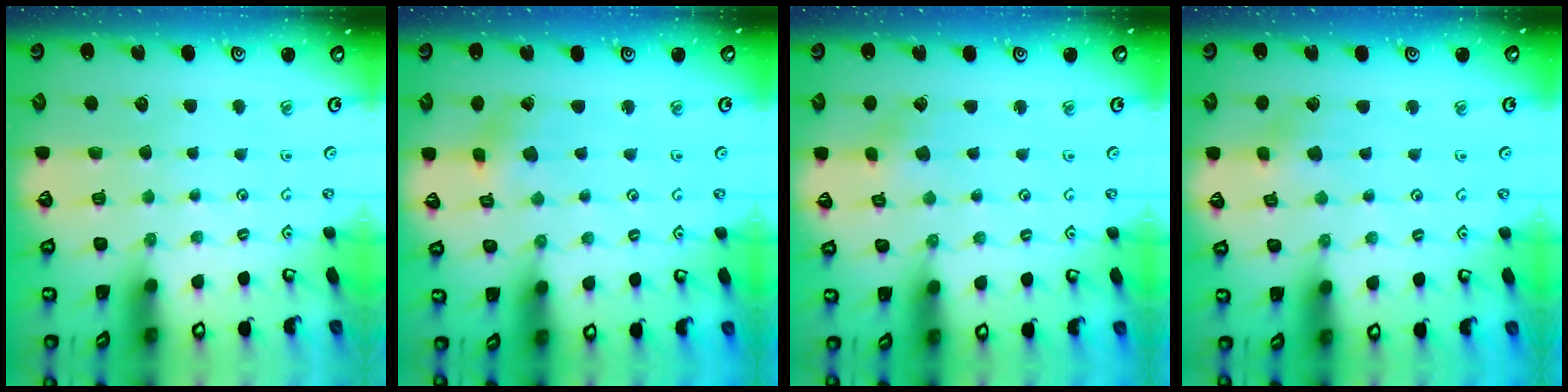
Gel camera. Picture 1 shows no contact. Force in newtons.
{"total": 2.0, "press": 1.9, "slide": 0.4}
{"total": 1.9, "press": 1.9, "slide": 0.2}
{"total": 2.9, "press": 2.8, "slide": 0.7}